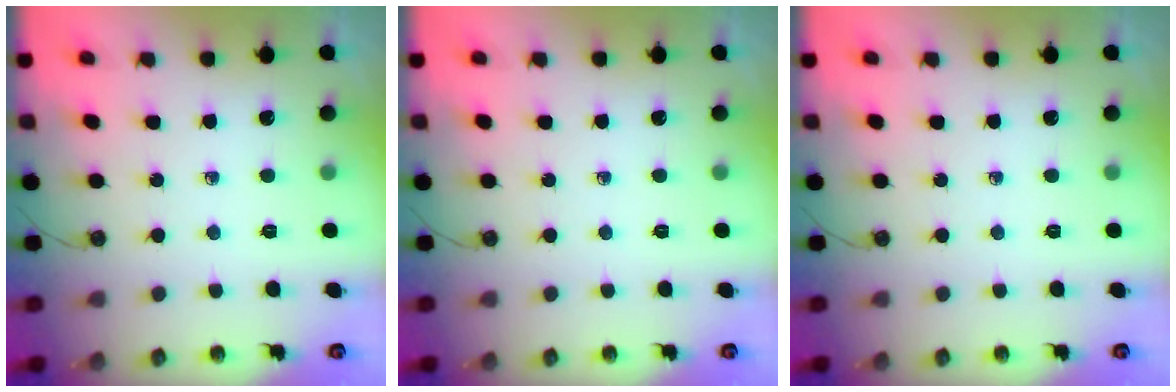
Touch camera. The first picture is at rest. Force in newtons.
{"total": 0.0}
{"total": 0.0}